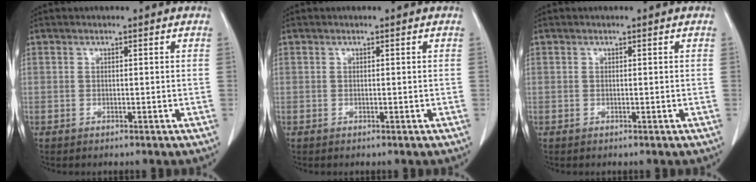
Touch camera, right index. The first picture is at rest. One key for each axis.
{"total": 0.0}
{"total": 0.0}